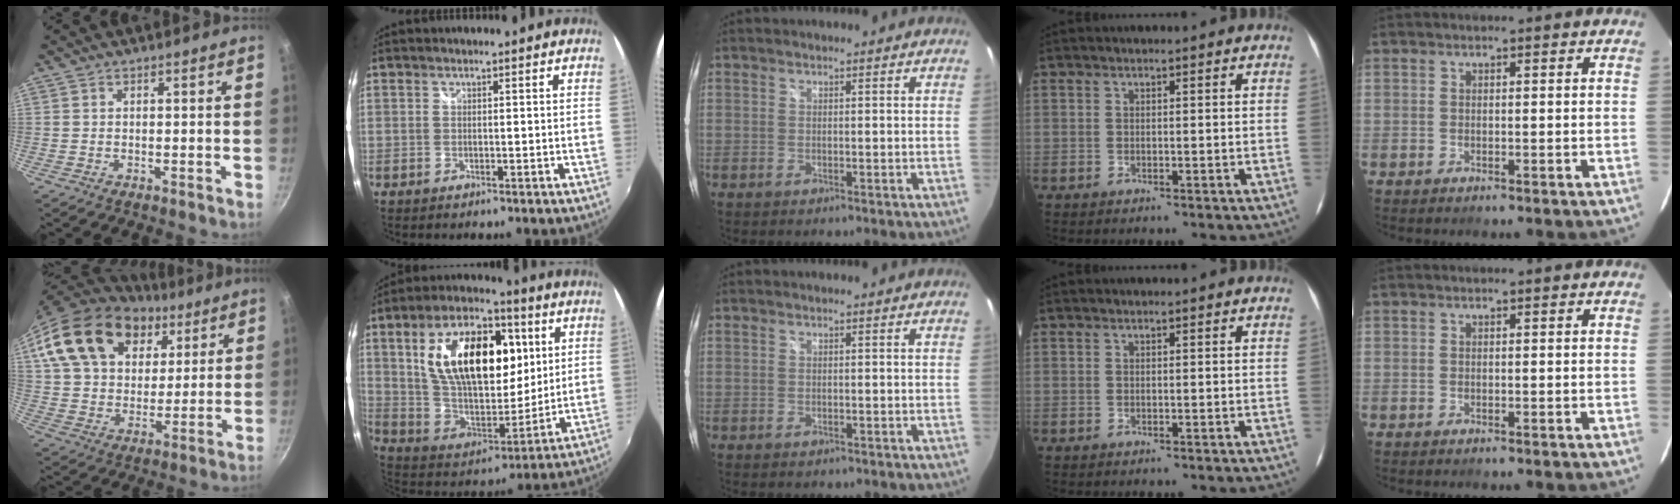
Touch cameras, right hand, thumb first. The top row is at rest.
{"thumb": {"total": 24.0, "force": [11.6, 16.2, 13.5], "torque": [-0.228, -0.011, 0.206]}, "index": {"total": 24.1, "force": [6.9, 13.0, 19.1], "torque": [-0.345, 0.010, 0.127]}, "middle": {"total": 1.6, "force": [-1.2, 0.8, 0.6], "torque": [-0.013, -0.007, -0.016]}}